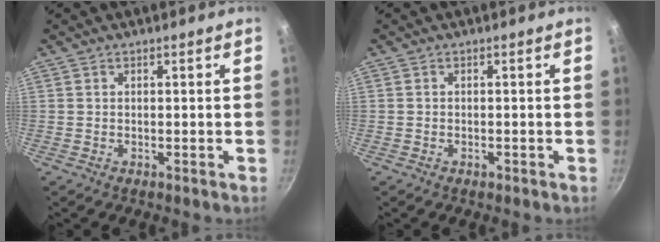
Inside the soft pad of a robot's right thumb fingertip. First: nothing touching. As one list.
[{"total": 0.7, "force": [-0.4, 0.4, 0.3], "torque": [-0.006, 0.003, -0.006]}]